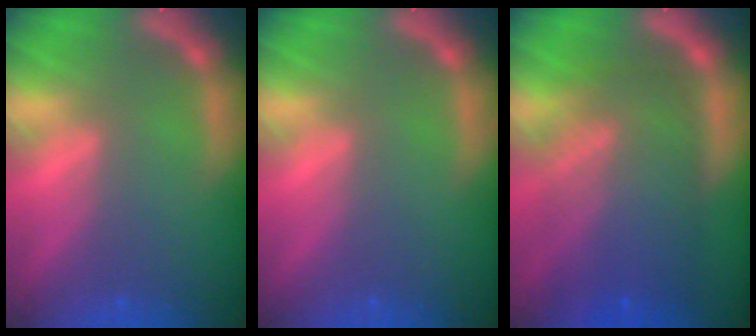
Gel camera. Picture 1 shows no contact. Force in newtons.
{"total": 0.0}
{"total": 10.1}